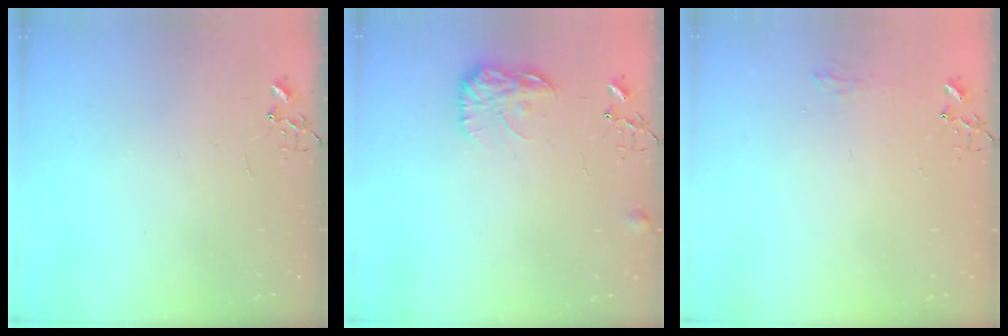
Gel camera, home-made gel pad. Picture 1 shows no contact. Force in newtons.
{"total": 10.7, "press": 10.7, "slide": 0.4}
{"total": 6.6, "press": 6.6, "slide": 0.8}